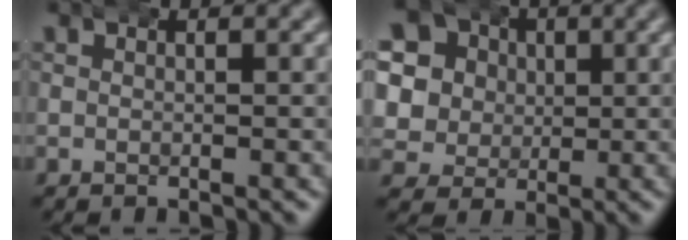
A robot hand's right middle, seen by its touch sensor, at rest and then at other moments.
{"total": 13.4, "force": [1.5, 12.2, 5.2], "torque": [-0.149, -0.024, 0.011]}